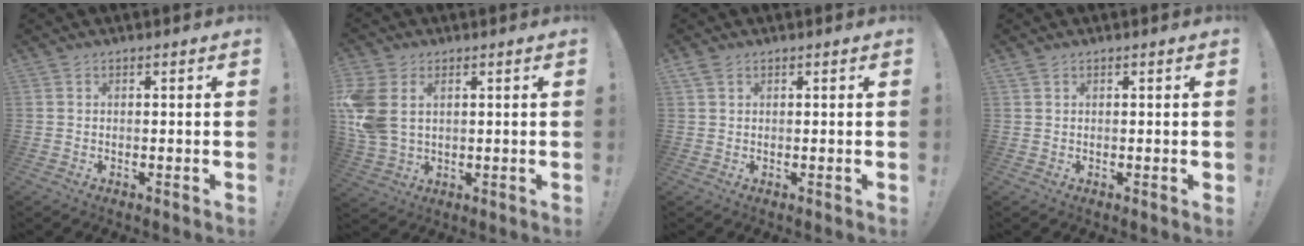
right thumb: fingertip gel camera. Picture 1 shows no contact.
{"total": 9.9, "force": [2.9, 6.8, 6.5], "torque": [-0.132, -0.010, 0.059]}
{"total": 1.9, "force": [1.1, 1.1, 1.1], "torque": [-0.023, 0.003, 0.022]}
{"total": 0.8, "force": [0.5, 0.2, 0.6], "torque": [-0.005, -0.002, 0.007]}